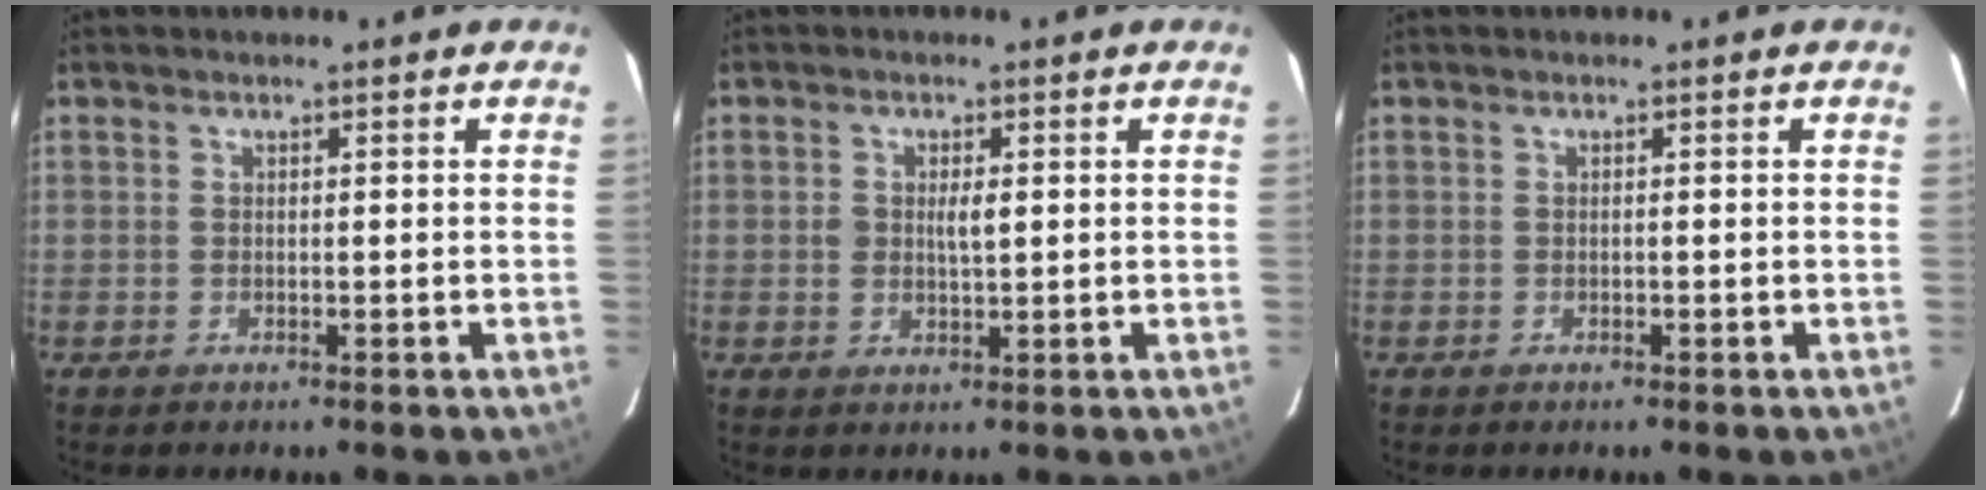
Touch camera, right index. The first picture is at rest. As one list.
[{"total": 2.9, "force": [0.5, 1.2, 2.6], "torque": [-0.047, -0.001, 0.009]}, {"total": 0.0}]